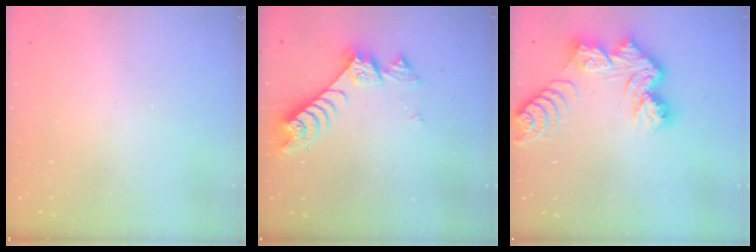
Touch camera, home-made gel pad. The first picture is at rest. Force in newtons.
{"total": 7.6, "press": 7.5, "slide": 1.0}
{"total": 10.8, "press": 10.7, "slide": 1.1}